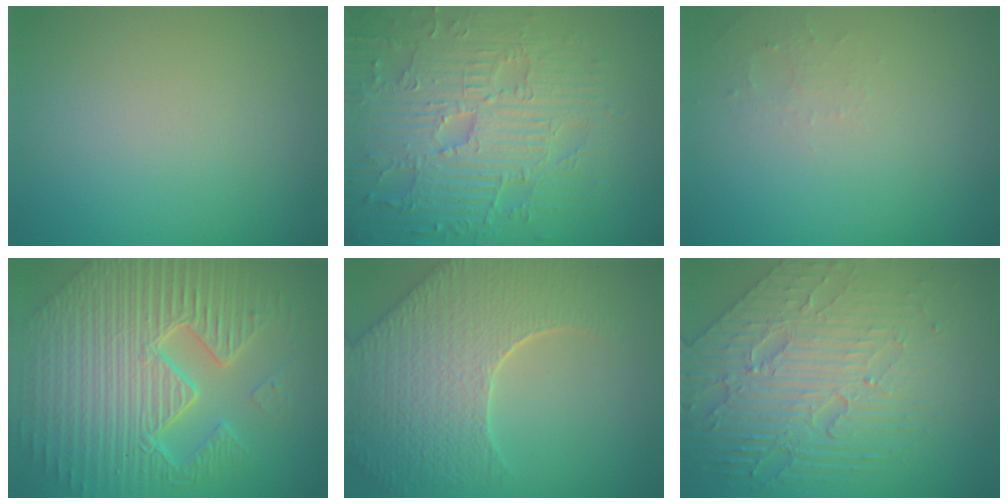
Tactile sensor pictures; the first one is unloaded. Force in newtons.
{"total": 8.2, "press": 6.2, "slide": 5.4}
{"total": 1.2, "press": 1.2, "slide": 0.3}
{"total": 11.3, "press": 7.2, "slide": 8.7}
{"total": 8.9, "press": 6.4, "slide": 6.2}
{"total": 8.3, "press": 5.6, "slide": 6.0}